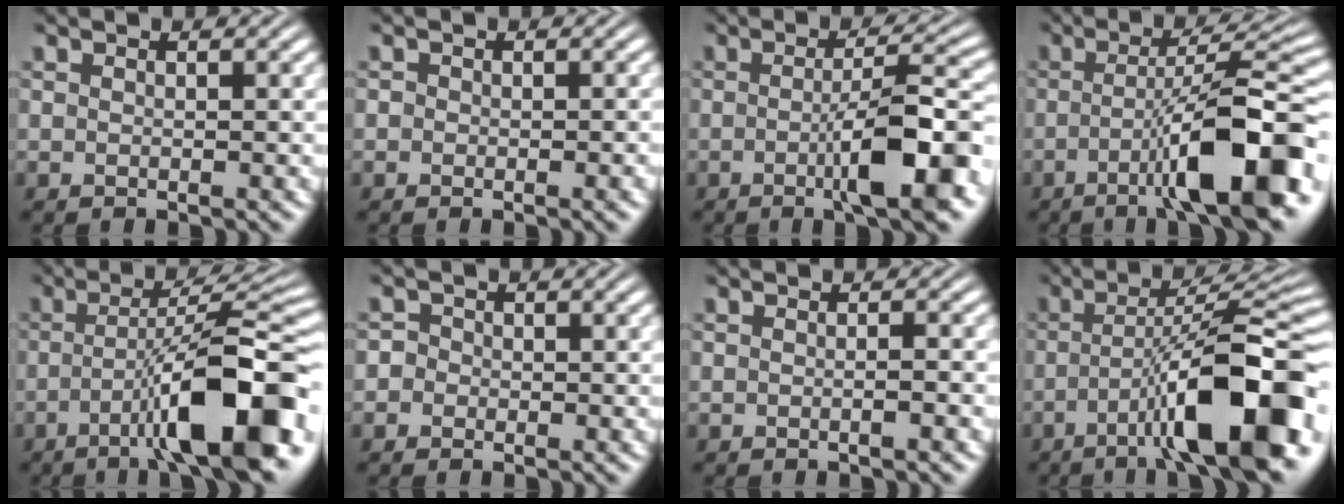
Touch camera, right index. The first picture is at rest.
{"total": 0.6, "force": [-0.3, 0.4, 0.2], "torque": [-0.001, 0.000, -0.007]}
{"total": 6.7, "force": [-2.1, 1.1, 6.3], "torque": [-0.088, 0.006, -0.040]}
{"total": 9.6, "force": [-3.3, 1.6, 8.9], "torque": [-0.131, 0.000, -0.048]}
{"total": 10.6, "force": [-3.4, 2.2, 9.8], "torque": [-0.146, -0.002, -0.047]}
{"total": 2.3, "force": [-0.6, 2.2, 0.3], "torque": [-0.008, 0.000, -0.020]}
{"total": 0.7, "force": [-0.4, -0.1, 0.5], "torque": [-0.007, 0.005, -0.012]}
{"total": 11.6, "force": [-3.7, 2.7, 10.6], "torque": [-0.158, -0.003, -0.052]}